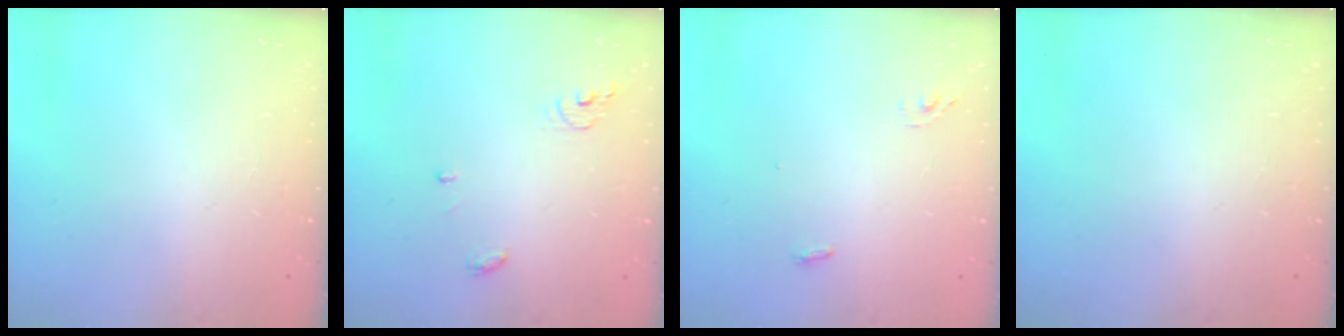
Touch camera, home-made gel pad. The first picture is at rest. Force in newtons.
{"total": 4.5, "press": 4.5, "slide": 0.3}
{"total": 3.2, "press": 2.9, "slide": 1.5}
{"total": 0.0}